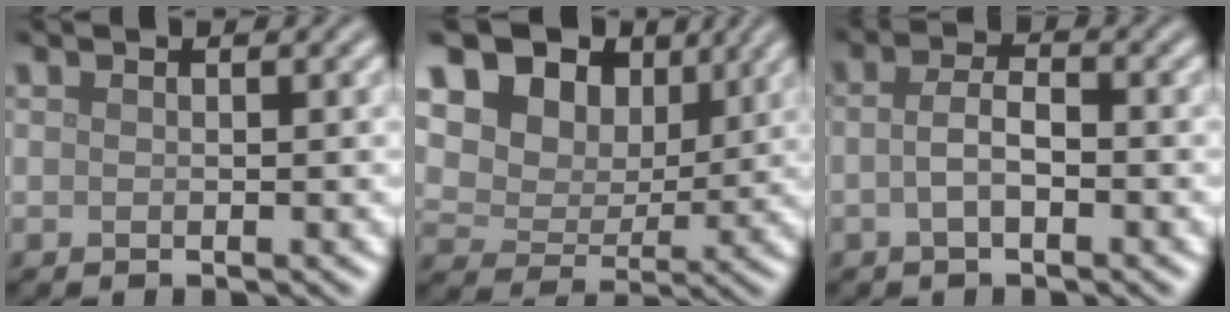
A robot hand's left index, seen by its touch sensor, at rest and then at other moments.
{"total": 14.1, "force": [7.2, 9.6, 7.3], "torque": [-0.134, 0.030, 0.131]}
{"total": 2.5, "force": [-0.6, 1.0, 2.2], "torque": [-0.048, 0.002, -0.017]}